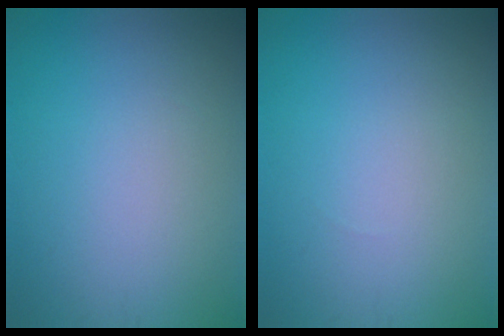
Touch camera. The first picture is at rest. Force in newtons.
{"total": 0.0}